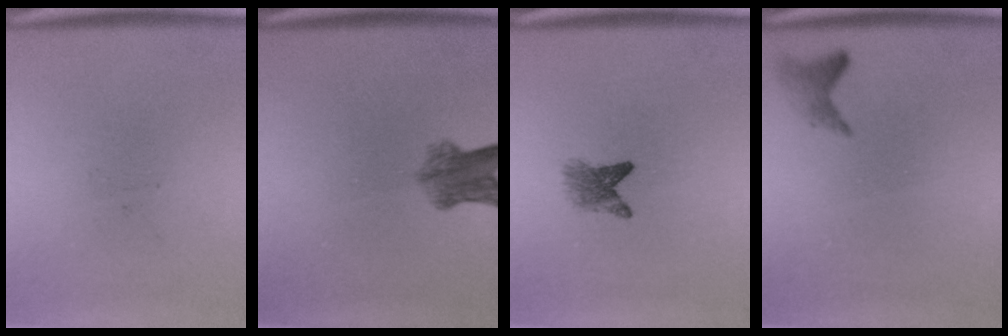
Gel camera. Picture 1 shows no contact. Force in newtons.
{"total": 5.0}
{"total": 2.7}
{"total": 1.4}